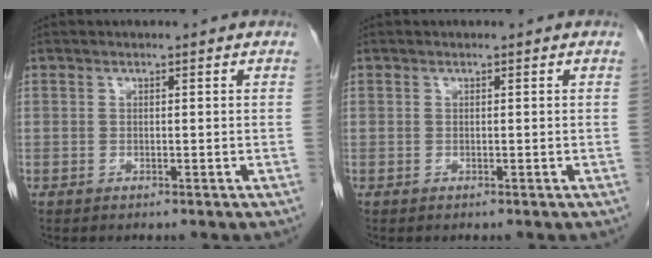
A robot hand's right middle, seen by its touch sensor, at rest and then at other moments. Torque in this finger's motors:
{"motor_torque": [0.00, 0.00, 0.00, 0.00]}